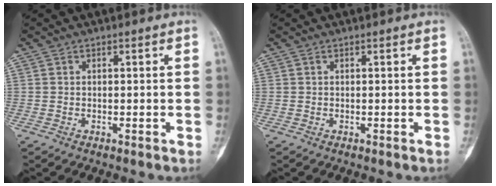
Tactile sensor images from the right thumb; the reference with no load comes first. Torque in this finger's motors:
{"motor_torque": [-0.02, -0.02, 0.05, 0.06, 0.01]}